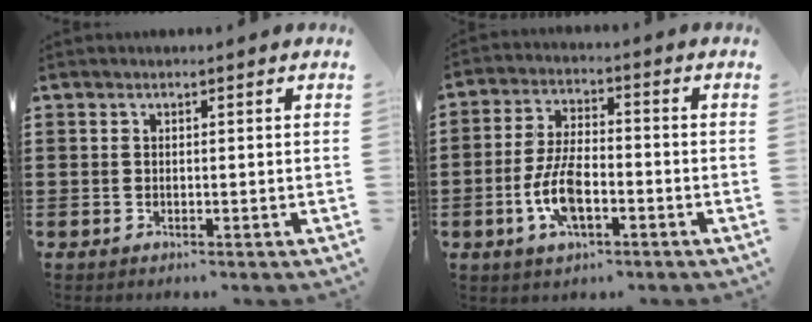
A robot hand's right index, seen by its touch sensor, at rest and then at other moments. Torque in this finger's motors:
{"motor_torque": [2.14, 0.00, 0.43, 0.21]}